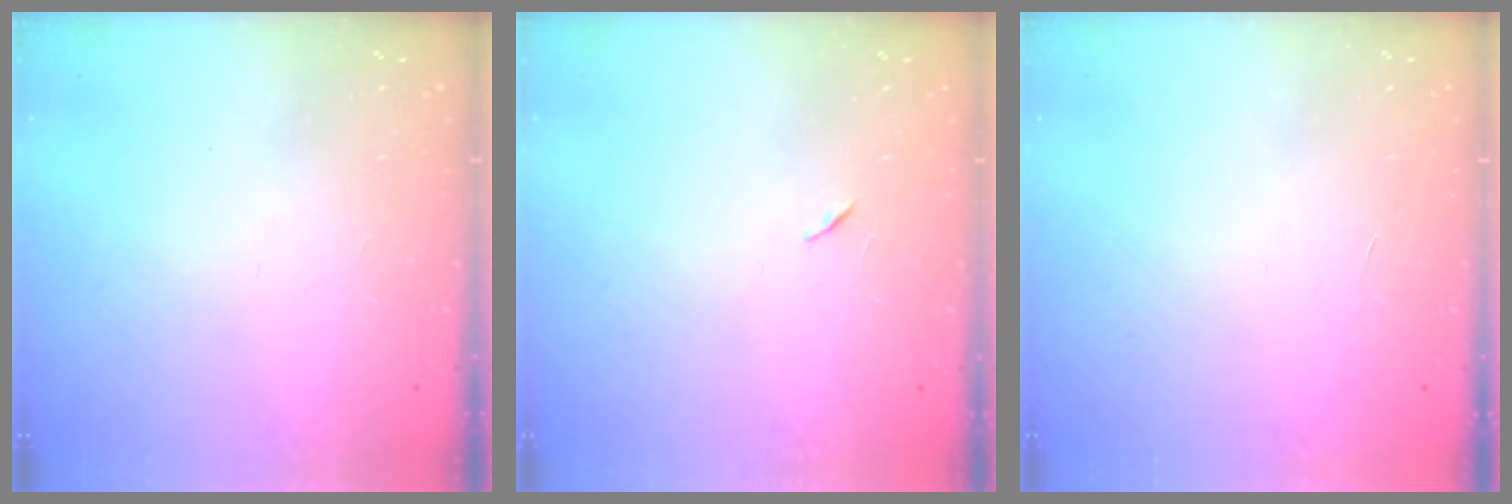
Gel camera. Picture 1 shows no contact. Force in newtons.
{"total": 5.3, "press": 4.8, "slide": 2.2}
{"total": 1.7, "press": 1.7, "slide": 0.1}